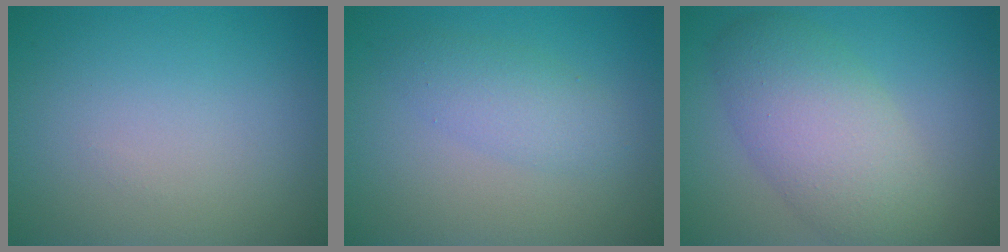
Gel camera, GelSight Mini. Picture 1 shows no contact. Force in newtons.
{"total": 2.5, "press": 2.5, "slide": 0.1}
{"total": 6.5, "press": 6.5, "slide": 0.3}